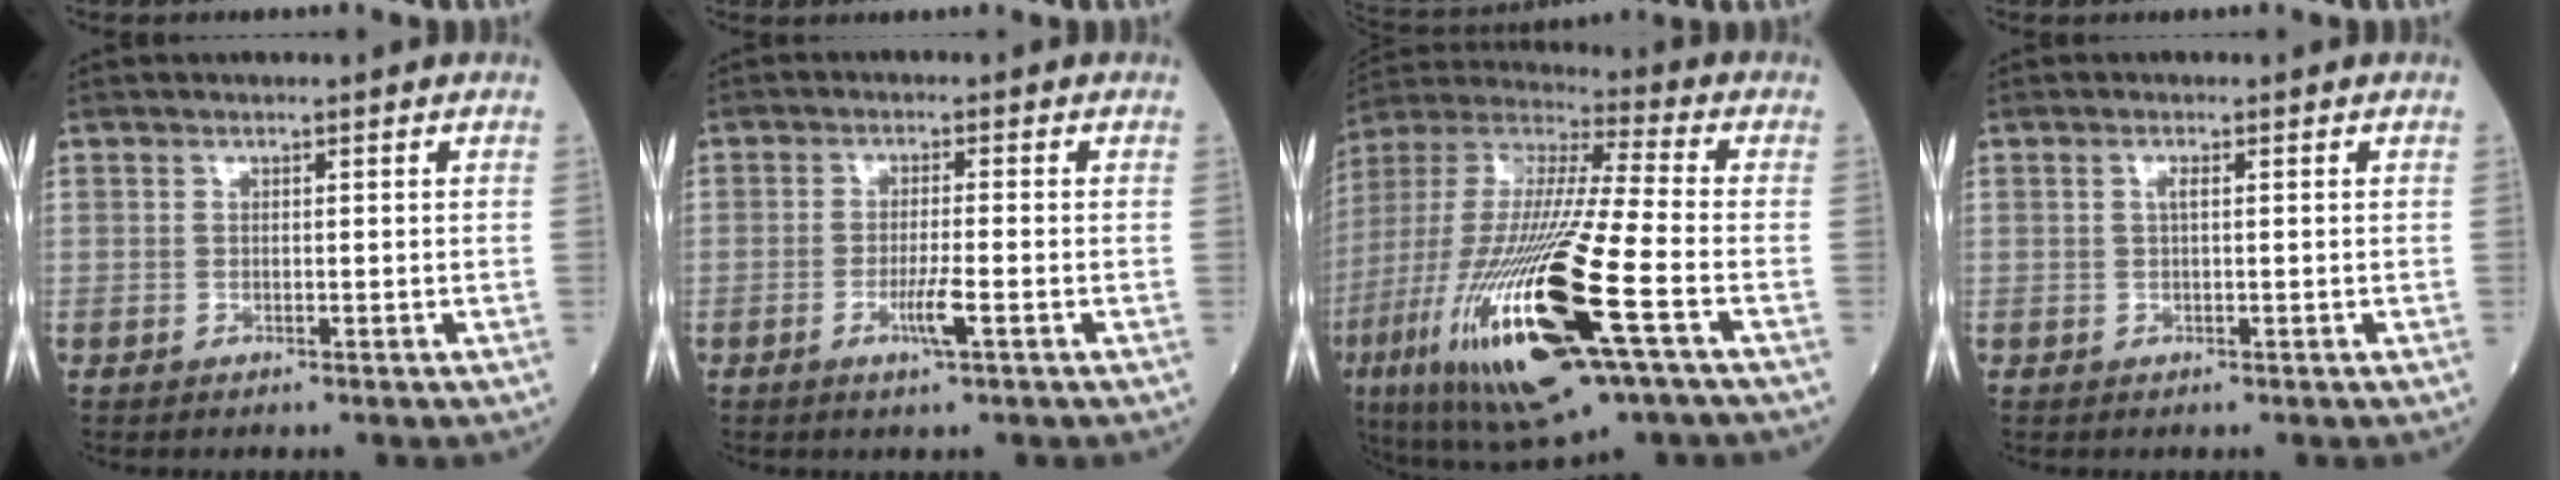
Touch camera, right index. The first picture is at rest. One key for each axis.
{"total": 3.8, "fx": -1.5, "fy": -0.2, "fz": 3.5, "tx": -0.067, "ty": -0.007, "tz": -0.030}
{"total": 28.9, "fx": -9.8, "fy": 4.3, "fz": 26.9, "tx": -0.595, "ty": -0.060, "tz": -0.176}
{"total": 0.9, "fx": 0.2, "fy": 0.1, "fz": 0.9, "tx": -0.020, "ty": 0.002, "tz": 0.001}